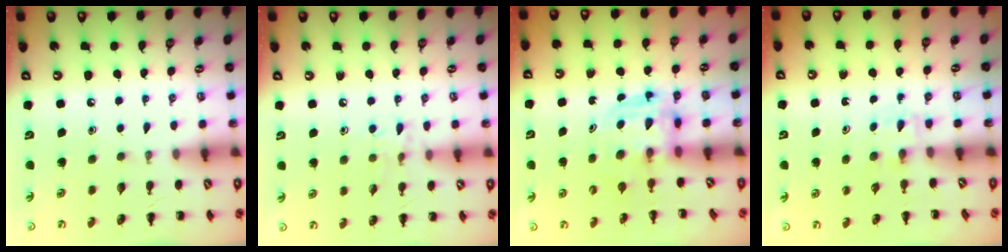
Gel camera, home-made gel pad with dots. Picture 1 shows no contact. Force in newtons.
{"total": 6.9, "press": 6.6, "slide": 1.8}
{"total": 3.6, "press": 3.6, "slide": 0.2}
{"total": 2.3, "press": 2.1, "slide": 1.0}